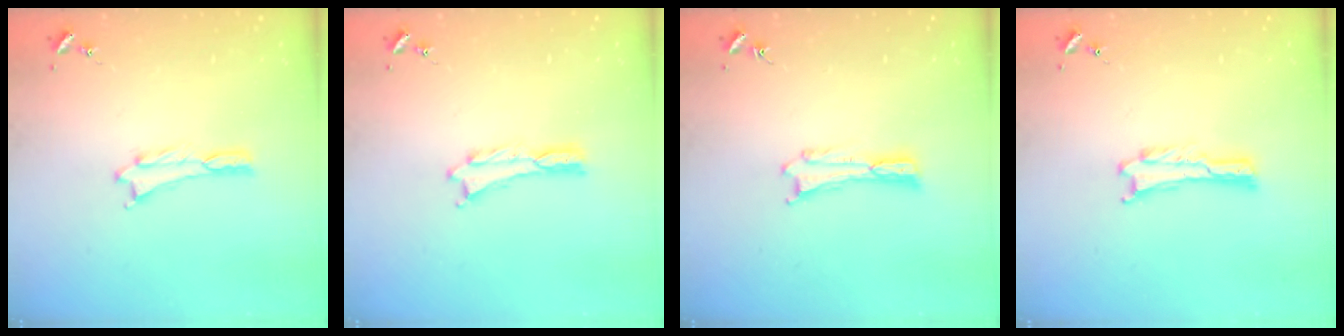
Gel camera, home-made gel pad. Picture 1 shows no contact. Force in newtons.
{"total": 0.0}
{"total": 0.0}
{"total": 0.0}